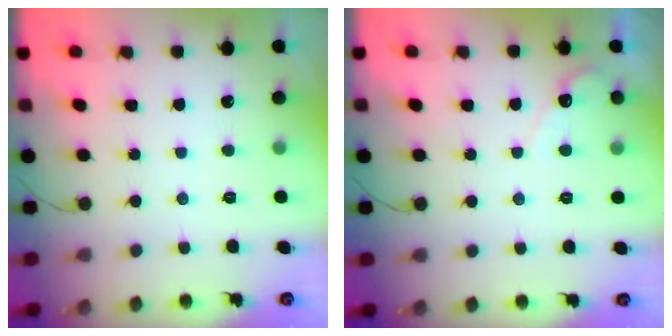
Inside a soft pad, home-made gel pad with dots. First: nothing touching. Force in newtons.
{"total": 3.9, "press": 3.8, "slide": 0.2}